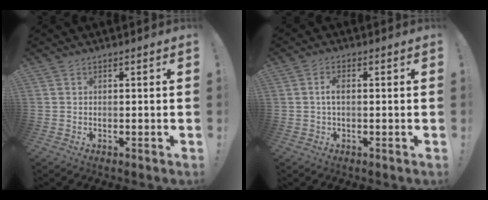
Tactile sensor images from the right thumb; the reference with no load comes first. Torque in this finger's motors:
{"motor_torque": [-0.09, 0.09, 0.07, 0.15, 0.08]}